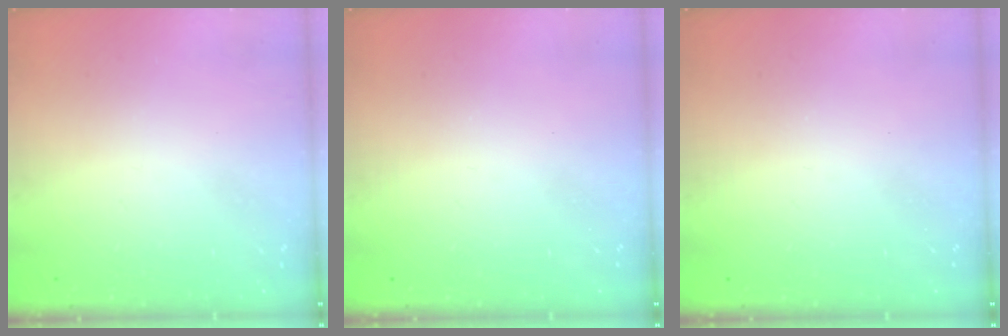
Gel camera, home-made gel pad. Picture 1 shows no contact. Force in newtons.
{"total": 0.0}
{"total": 0.0}